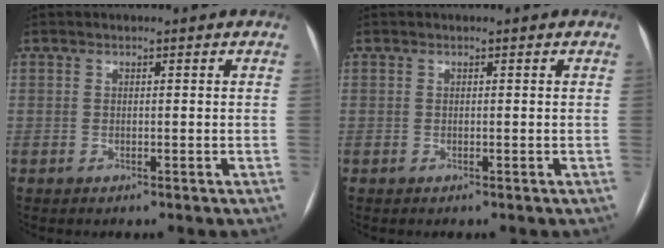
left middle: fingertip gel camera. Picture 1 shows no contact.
{"total": 0.0}